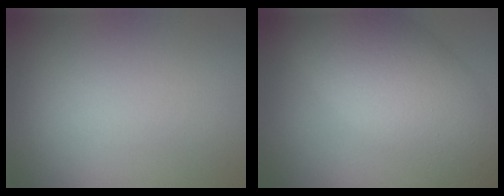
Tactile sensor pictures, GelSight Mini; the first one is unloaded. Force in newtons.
{"total": 11.2, "press": 11.2, "slide": 0.3}